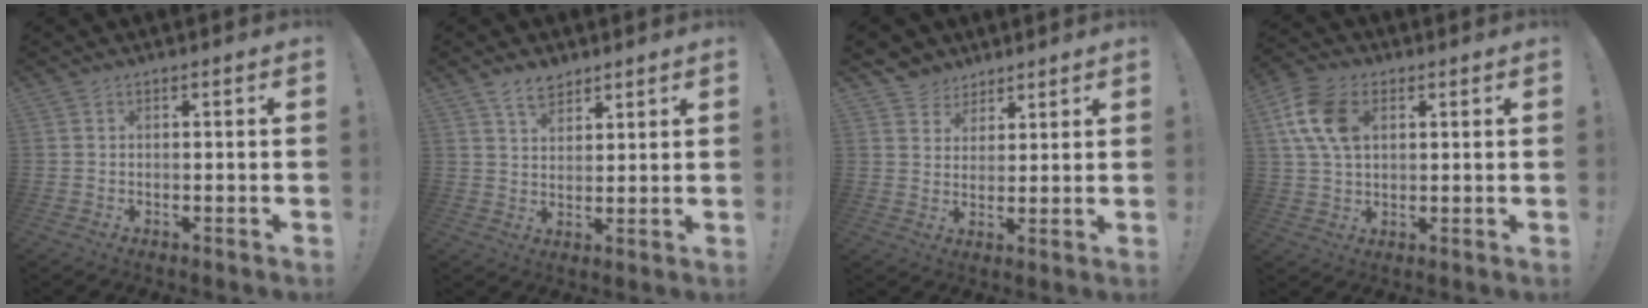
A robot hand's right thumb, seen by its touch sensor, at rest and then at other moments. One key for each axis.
{"total": 5.8, "fx": 4.3, "fy": 3.2, "fz": 2.1, "tx": -0.028, "ty": -0.023, "tz": 0.079}
{"total": 5.2, "fx": 3.4, "fy": 4.0, "fz": 0.1, "tx": -0.004, "ty": -0.029, "tz": 0.067}
{"total": 12.3, "fx": 3.9, "fy": 8.1, "fz": 8.4, "tx": -0.161, "ty": 0.004, "tz": 0.074}